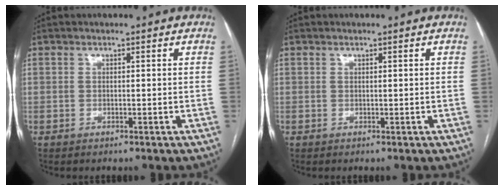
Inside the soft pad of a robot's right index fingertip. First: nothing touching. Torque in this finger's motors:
{"motor_torque": [0.02, 0.06, 0.00, 0.00]}